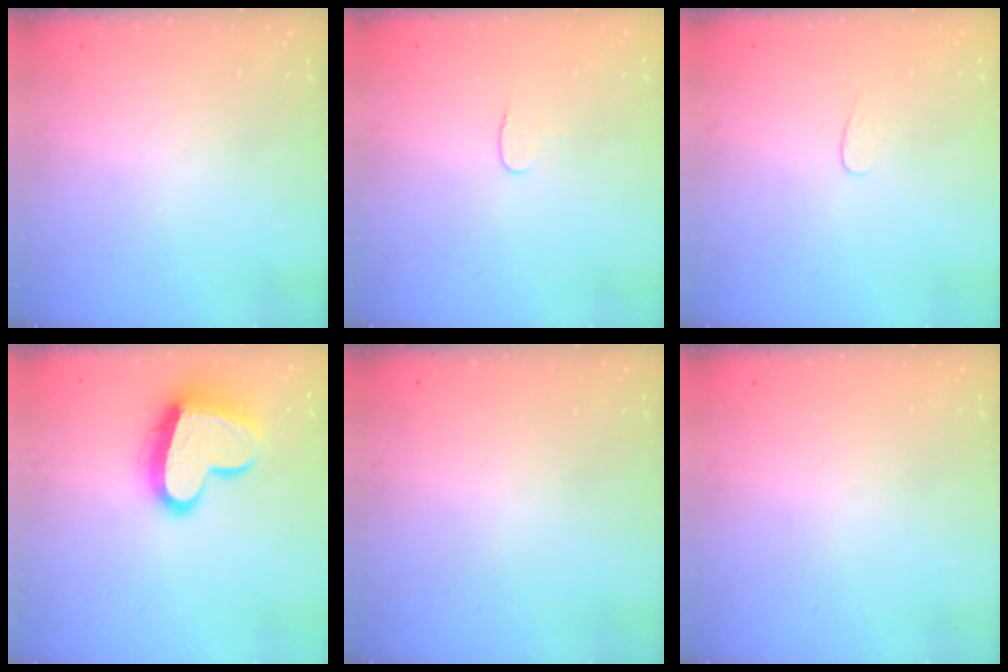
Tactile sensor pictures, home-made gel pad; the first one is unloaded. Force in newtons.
{"total": 3.9, "press": 3.9, "slide": 0.2}
{"total": 2.7, "press": 2.7, "slide": 0.3}
{"total": 16.7, "press": 16.6, "slide": 1.4}
{"total": 0.0}
{"total": 0.0}